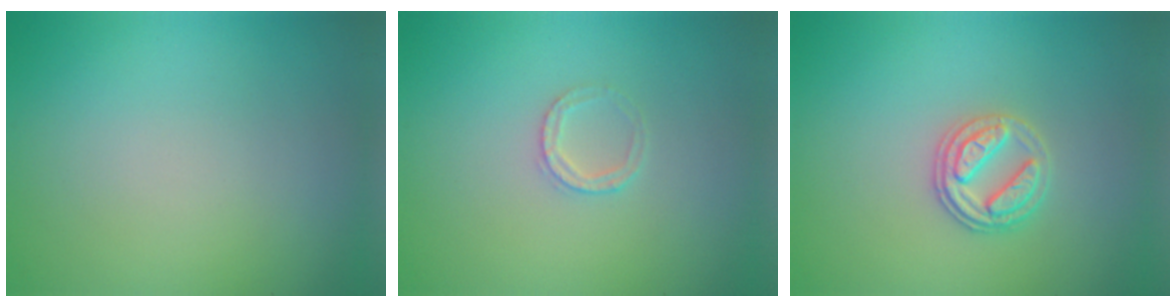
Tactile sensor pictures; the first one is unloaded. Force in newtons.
{"total": 1.4, "press": 1.3, "slide": 0.2}
{"total": 2.6, "press": 2.6, "slide": 0.6}